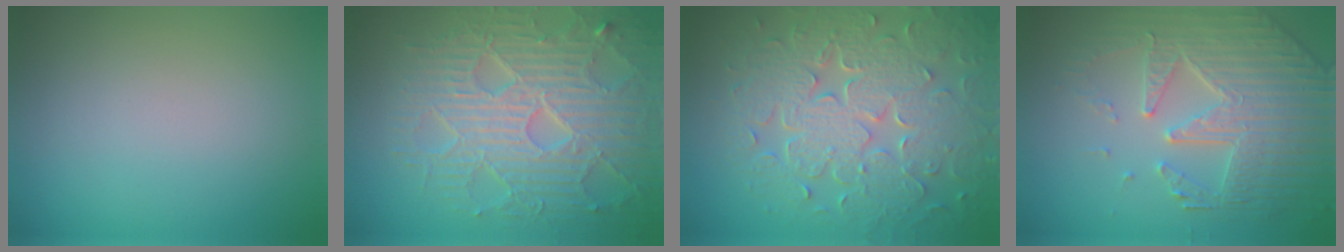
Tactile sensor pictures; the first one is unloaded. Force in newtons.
{"total": 8.2, "press": 6.0, "slide": 5.6}
{"total": 8.9, "press": 6.5, "slide": 6.1}
{"total": 5.5, "press": 5.0, "slide": 2.4}